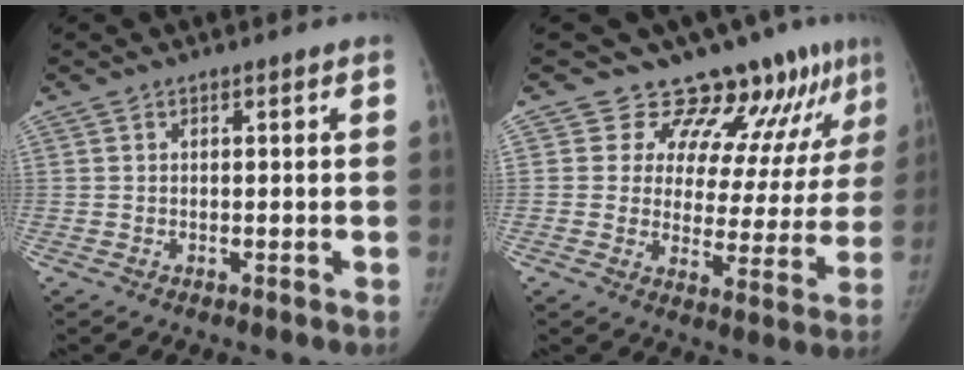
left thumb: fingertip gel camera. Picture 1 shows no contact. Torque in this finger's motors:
{"motor_torque": [0.04, 0.04, -0.15, -0.14, -0.05]}